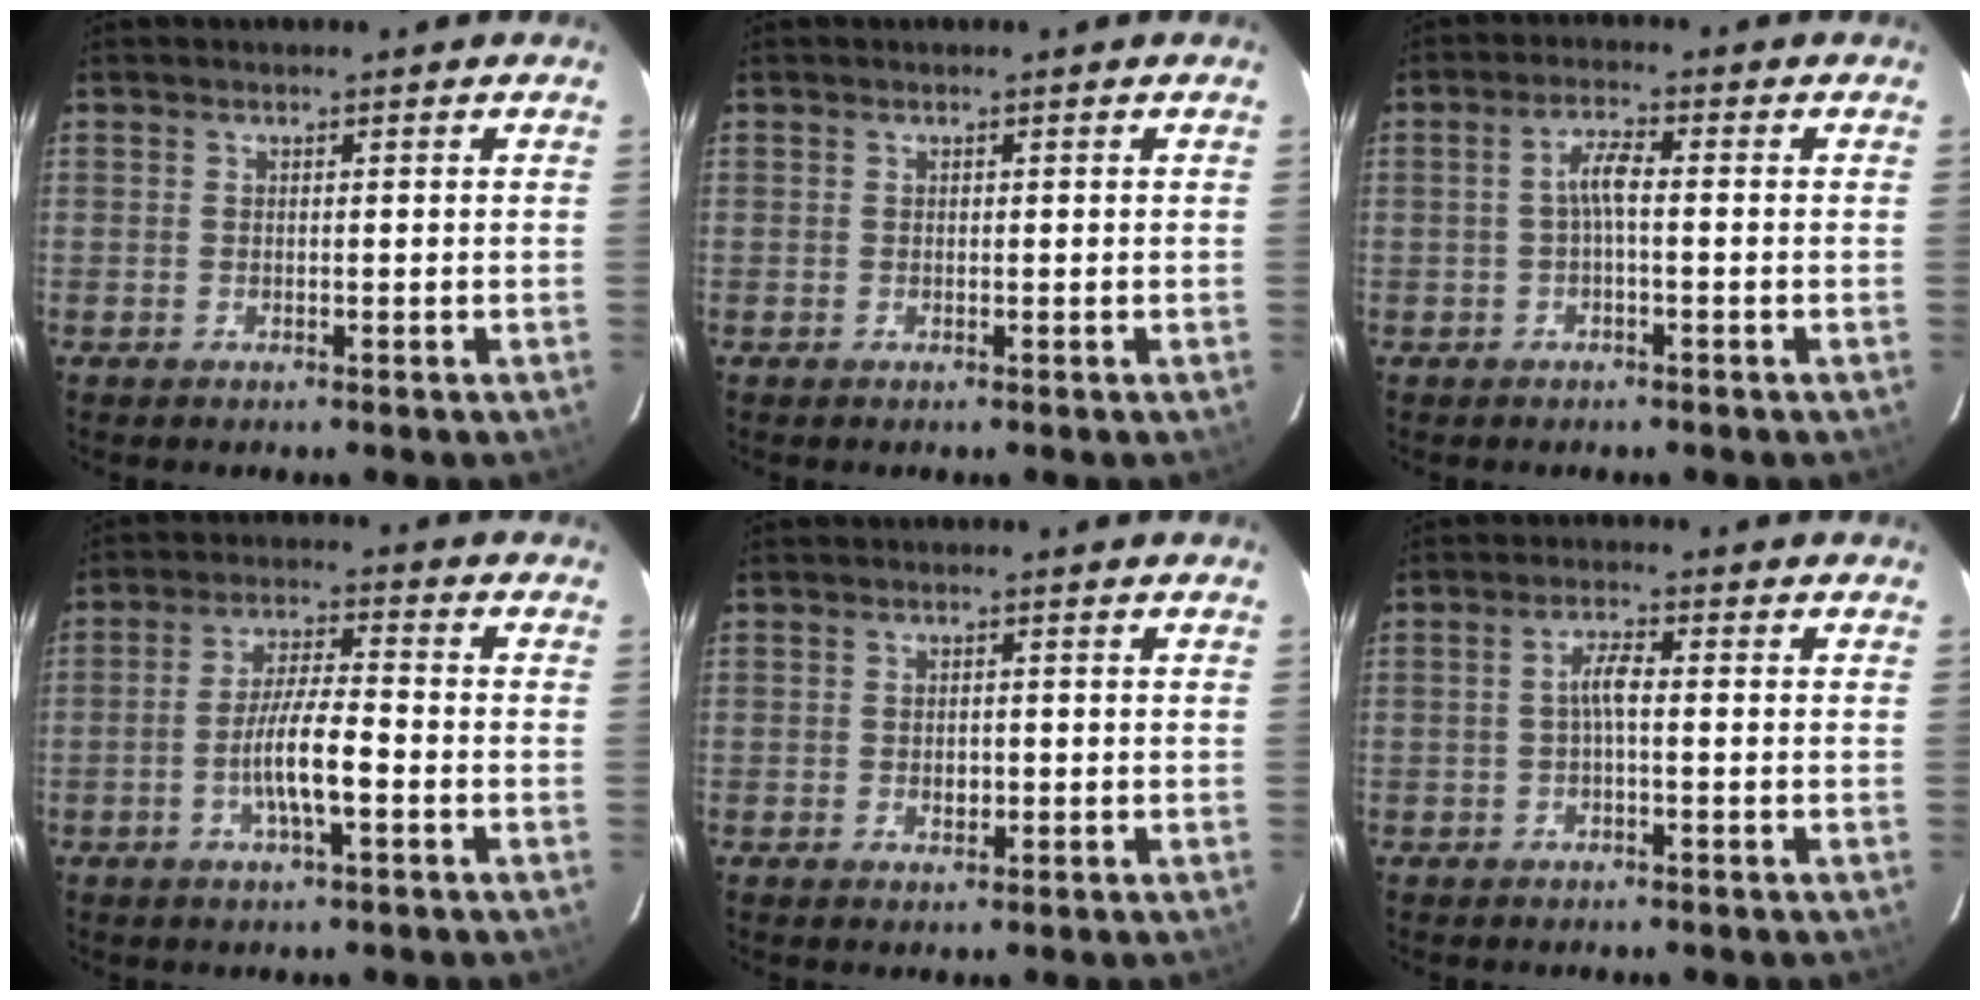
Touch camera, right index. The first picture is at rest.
{"total": 0.0}
{"total": 3.2, "force": [-0.6, 0.6, 3.1], "torque": [-0.064, 0.010, -0.010]}
{"total": 7.8, "force": [-2.9, 1.1, 7.1], "torque": [-0.137, 0.000, -0.052]}
{"total": 1.9, "force": [-0.5, 1.3, 1.3], "torque": [-0.022, 0.001, -0.008]}
{"total": 2.8, "force": [-0.5, 0.5, 2.7], "torque": [-0.056, 0.009, -0.007]}